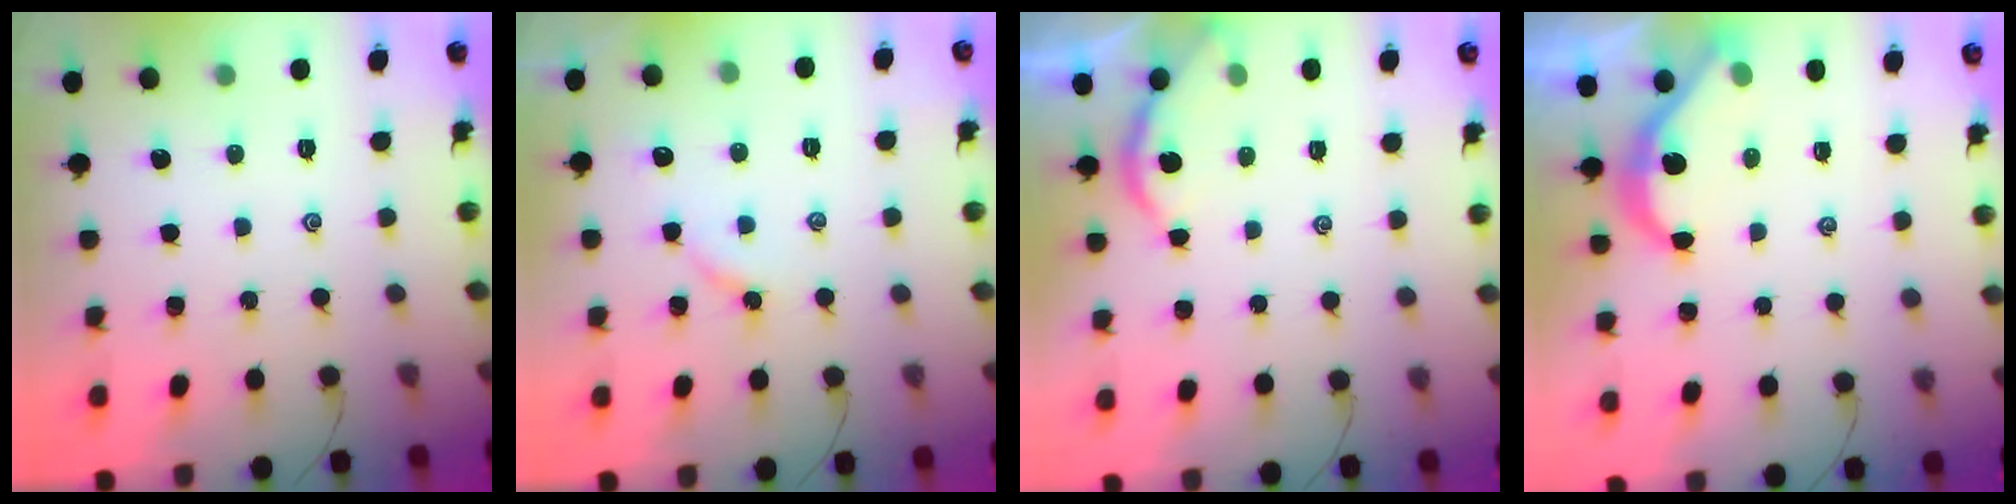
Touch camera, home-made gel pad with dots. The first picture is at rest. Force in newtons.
{"total": 3.2, "press": 3.2, "slide": 0.5}
{"total": 2.4, "press": 2.3, "slide": 0.5}
{"total": 5.3, "press": 5.3, "slide": 0.2}